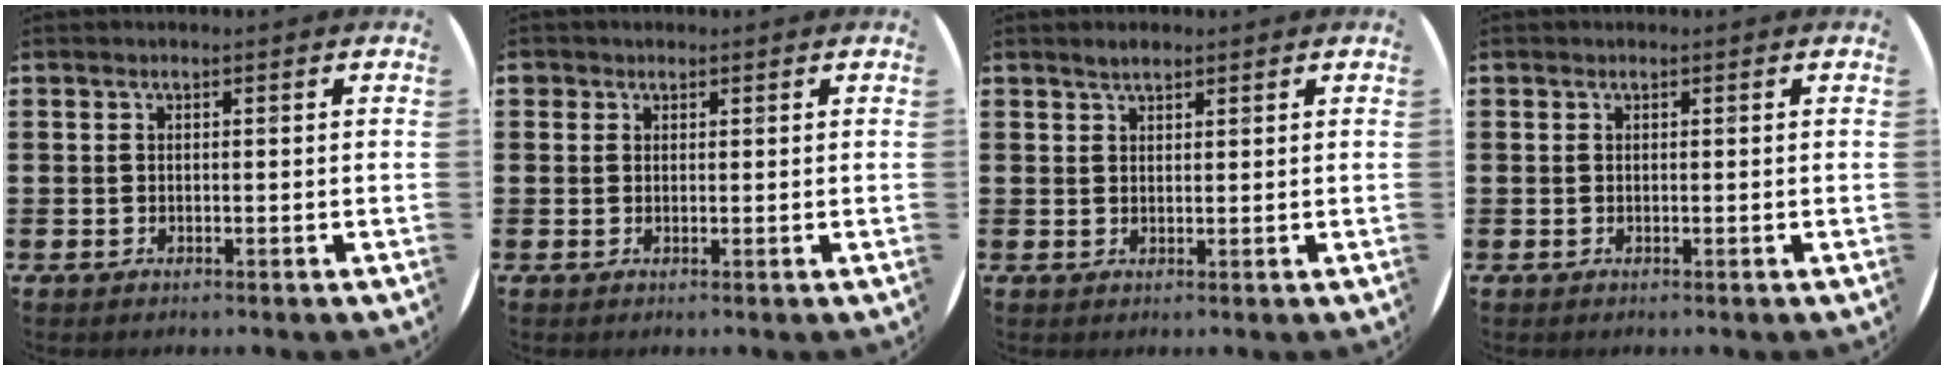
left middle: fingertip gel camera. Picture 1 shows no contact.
{"total": 1.1, "force": [0.8, 0.7, 0.0], "torque": [0.006, 0.000, 0.015]}
{"total": 1.7, "force": [1.5, 0.5, 0.5], "torque": [-0.013, 0.003, 0.028]}
{"total": 0.0}